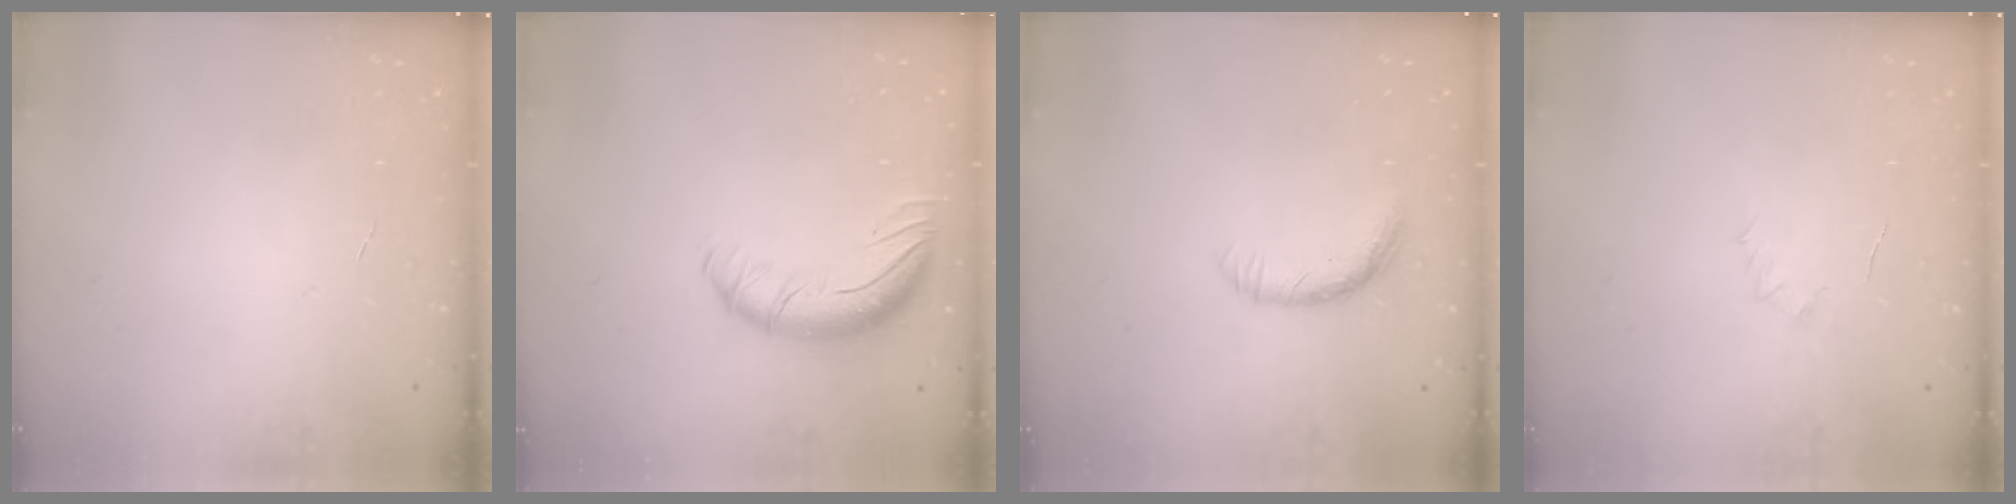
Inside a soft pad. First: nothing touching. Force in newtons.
{"total": 11.5, "press": 11.2, "slide": 2.6}
{"total": 6.8, "press": 6.8, "slide": 0.7}
{"total": 2.5, "press": 2.4, "slide": 0.7}